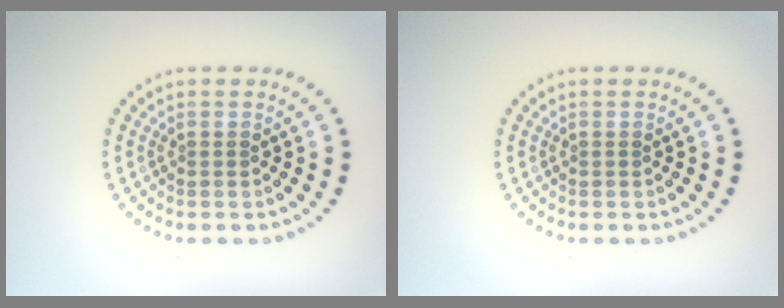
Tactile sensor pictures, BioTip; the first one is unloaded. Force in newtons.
{"total": 0.0}